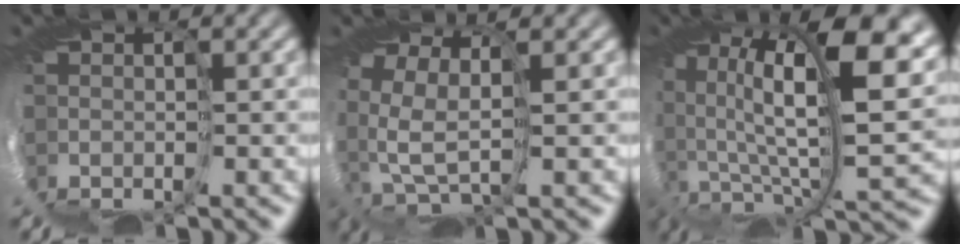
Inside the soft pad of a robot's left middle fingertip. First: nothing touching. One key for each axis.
{"total": 3.3, "fx": 2.6, "fy": 0.4, "fz": 1.9, "tx": -0.081, "ty": 0.003, "tz": 0.045}
{"total": 13.0, "fx": 4.6, "fy": 4.3, "fz": 11.4, "tx": -0.222, "ty": -0.007, "tz": 0.099}